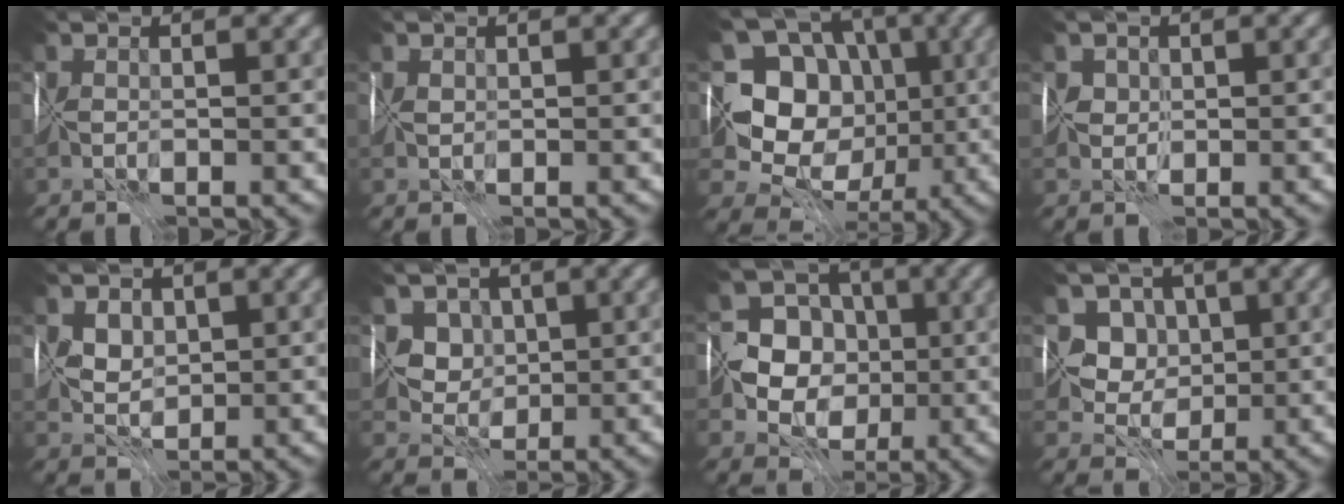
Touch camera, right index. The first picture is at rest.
{"total": 0.6, "force": [0.4, 0.5, 0.0], "torque": [-0.004, 0.004, 0.007]}
{"total": 9.5, "force": [0.8, 8.4, 4.4], "torque": [-0.057, 0.001, -0.006]}
{"total": 1.2, "force": [0.6, 1.0, -0.3], "torque": [0.017, 0.008, 0.011]}
{"total": 4.6, "force": [2.2, 3.4, 2.2], "torque": [-0.025, 0.032, 0.030]}
{"total": 4.0, "force": [1.9, 3.4, 1.1], "torque": [0.001, 0.005, 0.033]}
{"total": 7.1, "force": [-0.4, 6.4, 2.9], "torque": [-0.026, -0.002, -0.026]}
{"total": 5.1, "force": [2.0, 4.4, 1.7], "torque": [-0.008, 0.009, 0.025]}